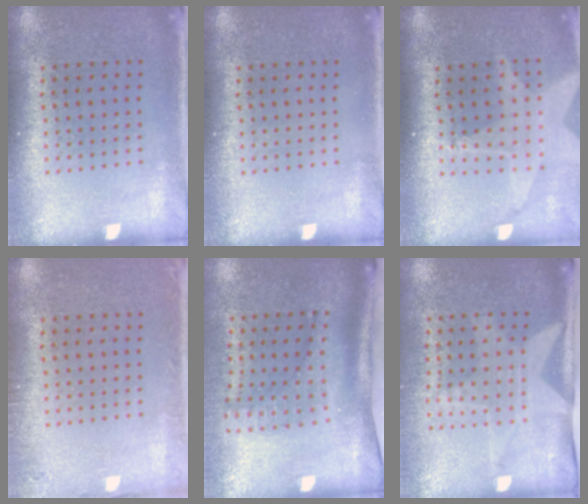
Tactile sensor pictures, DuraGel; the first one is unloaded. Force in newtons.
{"total": 0.0}
{"total": 2.0, "press": 1.6, "slide": 1.2}
{"total": 1.2, "press": 1.2, "slide": 0.1}
{"total": 2.2, "press": 1.5, "slide": 1.6}
{"total": 2.1, "press": 1.5, "slide": 1.4}